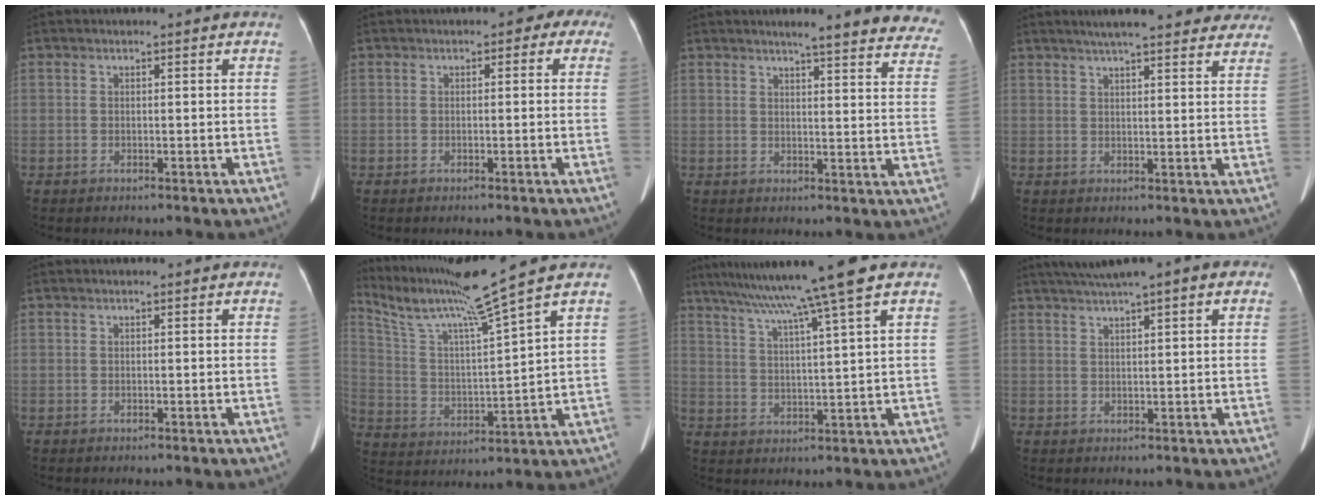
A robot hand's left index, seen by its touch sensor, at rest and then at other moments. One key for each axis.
{"total": 2.5, "fx": 0.5, "fy": 1.8, "fz": 1.7, "tx": -0.005, "ty": 0.017, "tz": -0.006}
{"total": 18.3, "fx": 16.6, "fy": 1.9, "fz": 7.5, "tx": -0.075, "ty": -0.046, "tz": 0.174}
{"total": 18.2, "fx": 15.8, "fy": 3.2, "fz": 8.4, "tx": -0.107, "ty": 0.029, "tz": 0.193}
{"total": 0.0}
{"total": 13.7, "fx": 11.3, "fy": -3.5, "fz": 7.1, "tx": -0.141, "ty": -0.014, "tz": 0.213}
{"total": 13.3, "fx": 9.9, "fy": -2.8, "fz": 8.4, "tx": -0.139, "ty": 0.004, "tz": 0.148}
{"total": 7.7, "fx": 5.2, "fy": 1.2, "fz": 5.5, "tx": -0.087, "ty": 0.042, "tz": 0.077}